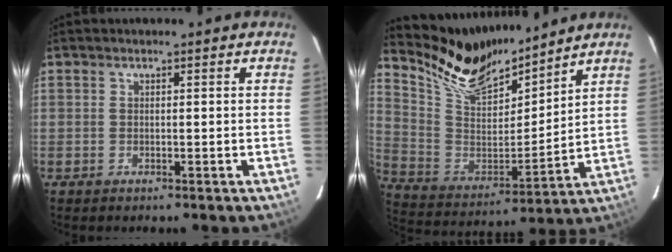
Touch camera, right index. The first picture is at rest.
{"total": 15.5, "force": [13.8, 4.1, 5.8], "torque": [-0.141, -0.020, 0.265]}